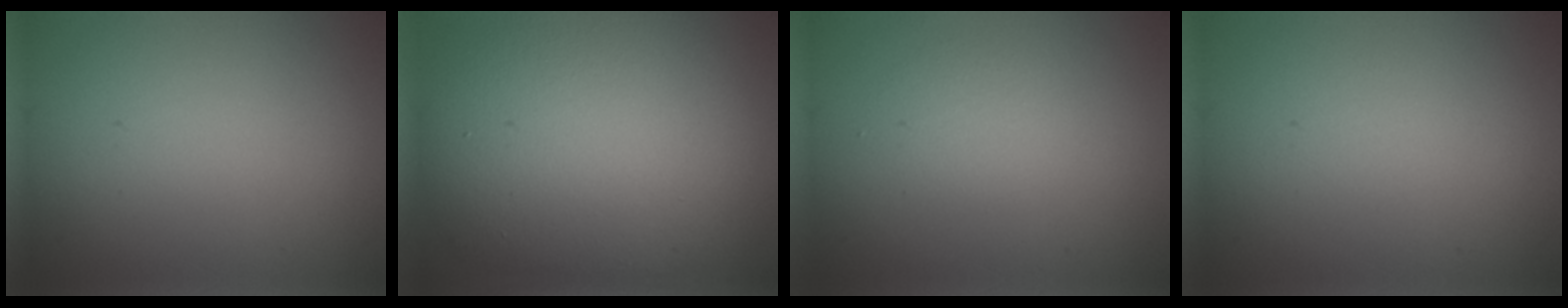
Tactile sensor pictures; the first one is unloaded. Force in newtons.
{"total": 13.9, "press": 13.9, "slide": 0.6}
{"total": 1.5, "press": 1.5, "slide": 0.1}
{"total": 0.0}